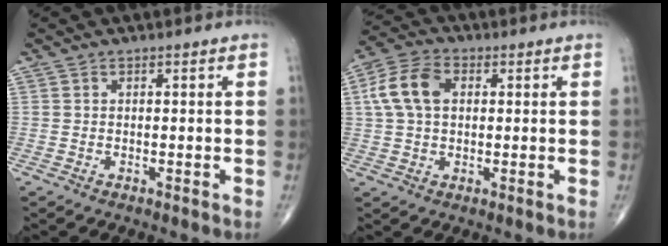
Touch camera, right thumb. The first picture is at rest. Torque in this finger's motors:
{"motor_torque": [-0.28, 0.44, 0.29, -0.30, 0.19]}